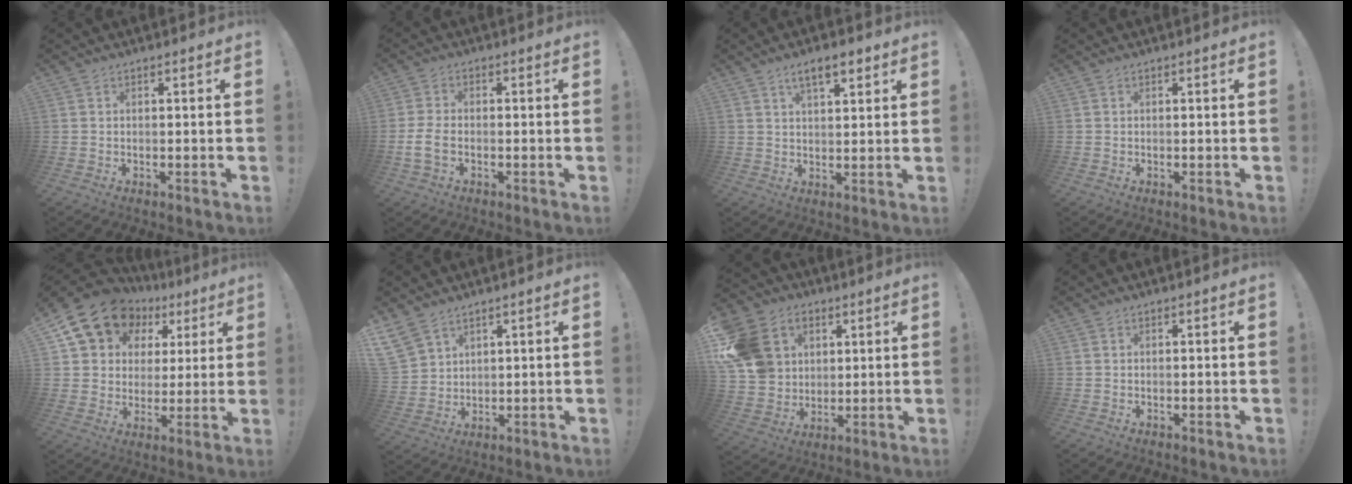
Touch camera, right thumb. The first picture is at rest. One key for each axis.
{"total": 5.5, "fx": -1.8, "fy": 2.9, "fz": 4.3, "tx": -0.088, "ty": 0.006, "tz": -0.028}
{"total": 7.0, "fx": 4.3, "fy": 2.6, "fz": 4.9, "tx": -0.072, "ty": -0.013, "tz": 0.073}
{"total": 0.0}
{"total": 16.2, "fx": 9.1, "fy": 11.8, "fz": 6.5, "tx": -0.099, "ty": -0.052, "tz": 0.180}
{"total": 7.7, "fx": 5.8, "fy": 4.4, "fz": 2.4, "tx": -0.057, "ty": -0.032, "tz": 0.118}
{"total": 16.6, "fx": 5.0, "fy": 14.2, "fz": 7.0, "tx": -0.114, "ty": -0.011, "tz": 0.115}
{"total": 0.0}